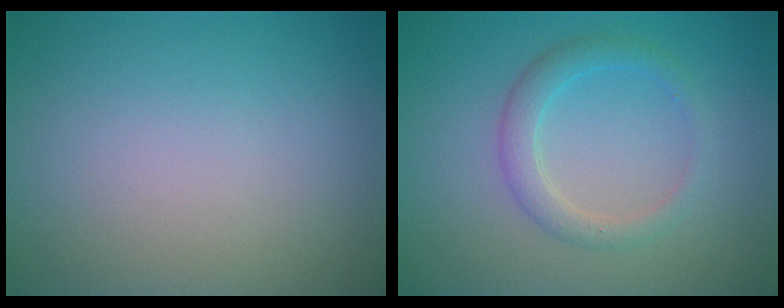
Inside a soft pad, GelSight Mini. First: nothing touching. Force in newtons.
{"total": 2.3, "press": 2.3, "slide": 0.1}